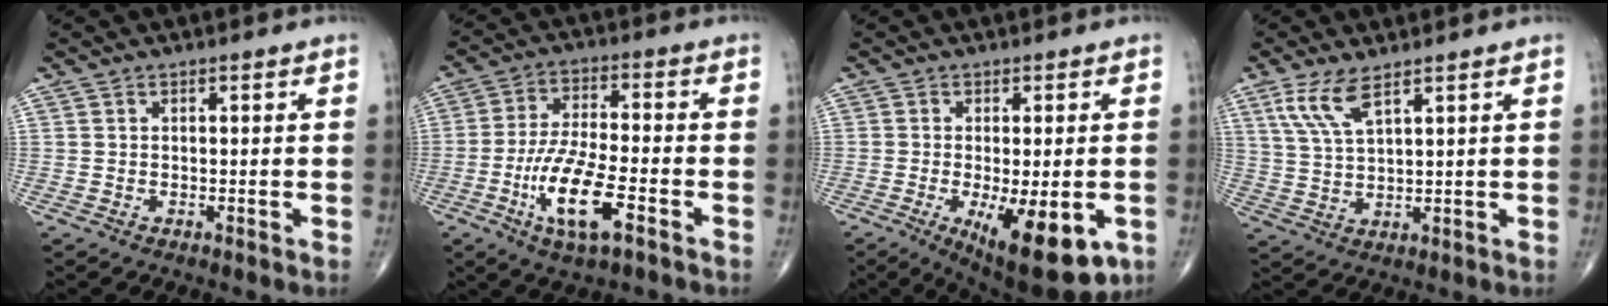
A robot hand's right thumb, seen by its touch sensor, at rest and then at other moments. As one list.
[{"total": 12.5, "force": [-5.0, 3.8, 10.8], "torque": [-0.210, 0.017, -0.092]}, {"total": 14.9, "force": [-5.3, 5.4, 12.8], "torque": [-0.167, -0.013, -0.062]}, {"total": 6.9, "force": [4.1, 2.0, 5.2], "torque": [-0.112, -0.014, 0.092]}]